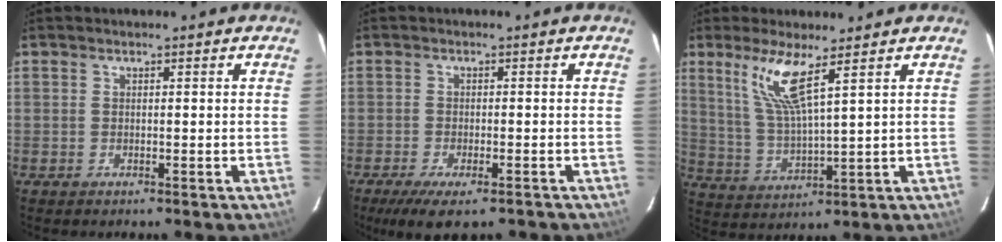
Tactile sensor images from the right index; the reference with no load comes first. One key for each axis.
{"total": 8.7, "fx": -6.3, "fy": 2.6, "fz": 5.4, "tx": -0.116, "ty": -0.032, "tz": -0.100}
{"total": 8.7, "fx": 5.1, "fy": 0.3, "fz": 7.0, "tx": -0.138, "ty": -0.006, "tz": 0.111}